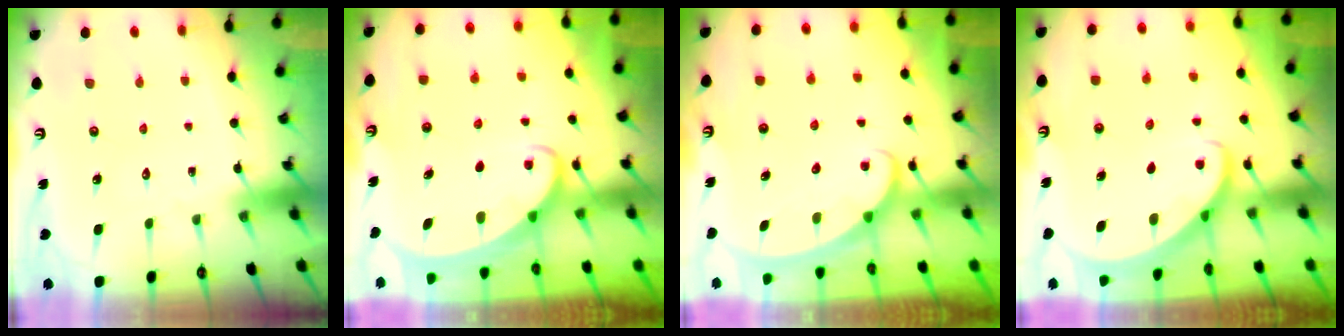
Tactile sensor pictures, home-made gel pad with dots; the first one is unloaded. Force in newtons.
{"total": 2.7, "press": 2.7, "slide": 0.4}
{"total": 2.4, "press": 2.4, "slide": 0.3}
{"total": 2.6, "press": 2.6, "slide": 0.3}